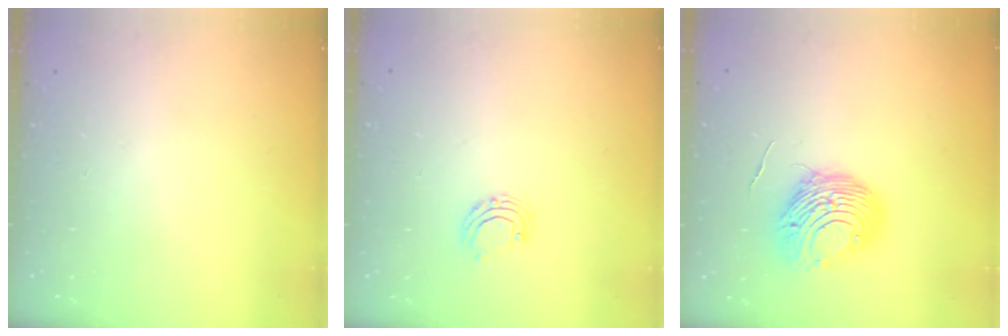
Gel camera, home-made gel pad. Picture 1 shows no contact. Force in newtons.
{"total": 6.6, "press": 6.5, "slide": 0.7}
{"total": 10.4, "press": 10.3, "slide": 1.0}